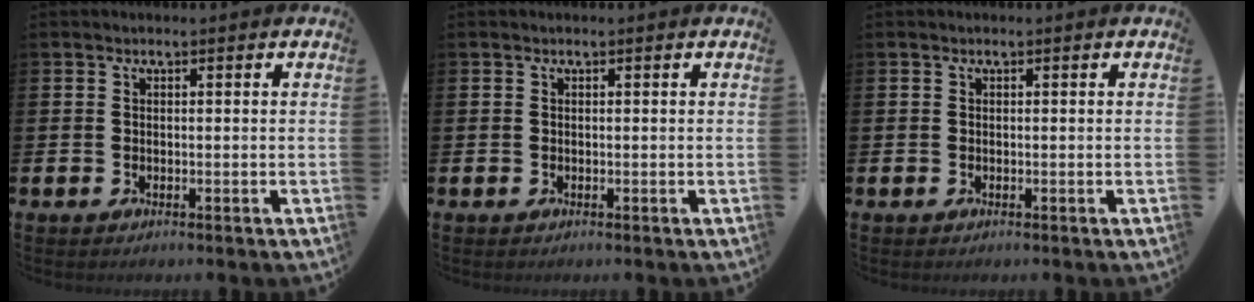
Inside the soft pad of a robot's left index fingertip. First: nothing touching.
{"total": 0.0}
{"total": 0.0}